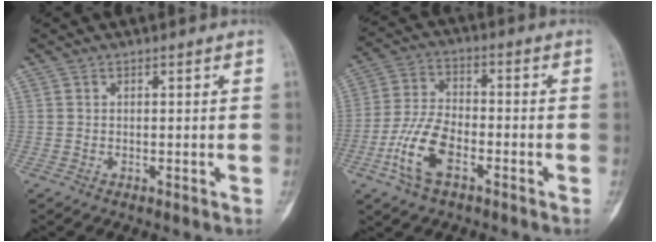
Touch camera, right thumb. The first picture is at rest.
{"total": 10.4, "force": [-4.6, 5.1, 7.8], "torque": [-0.168, 0.022, -0.089]}